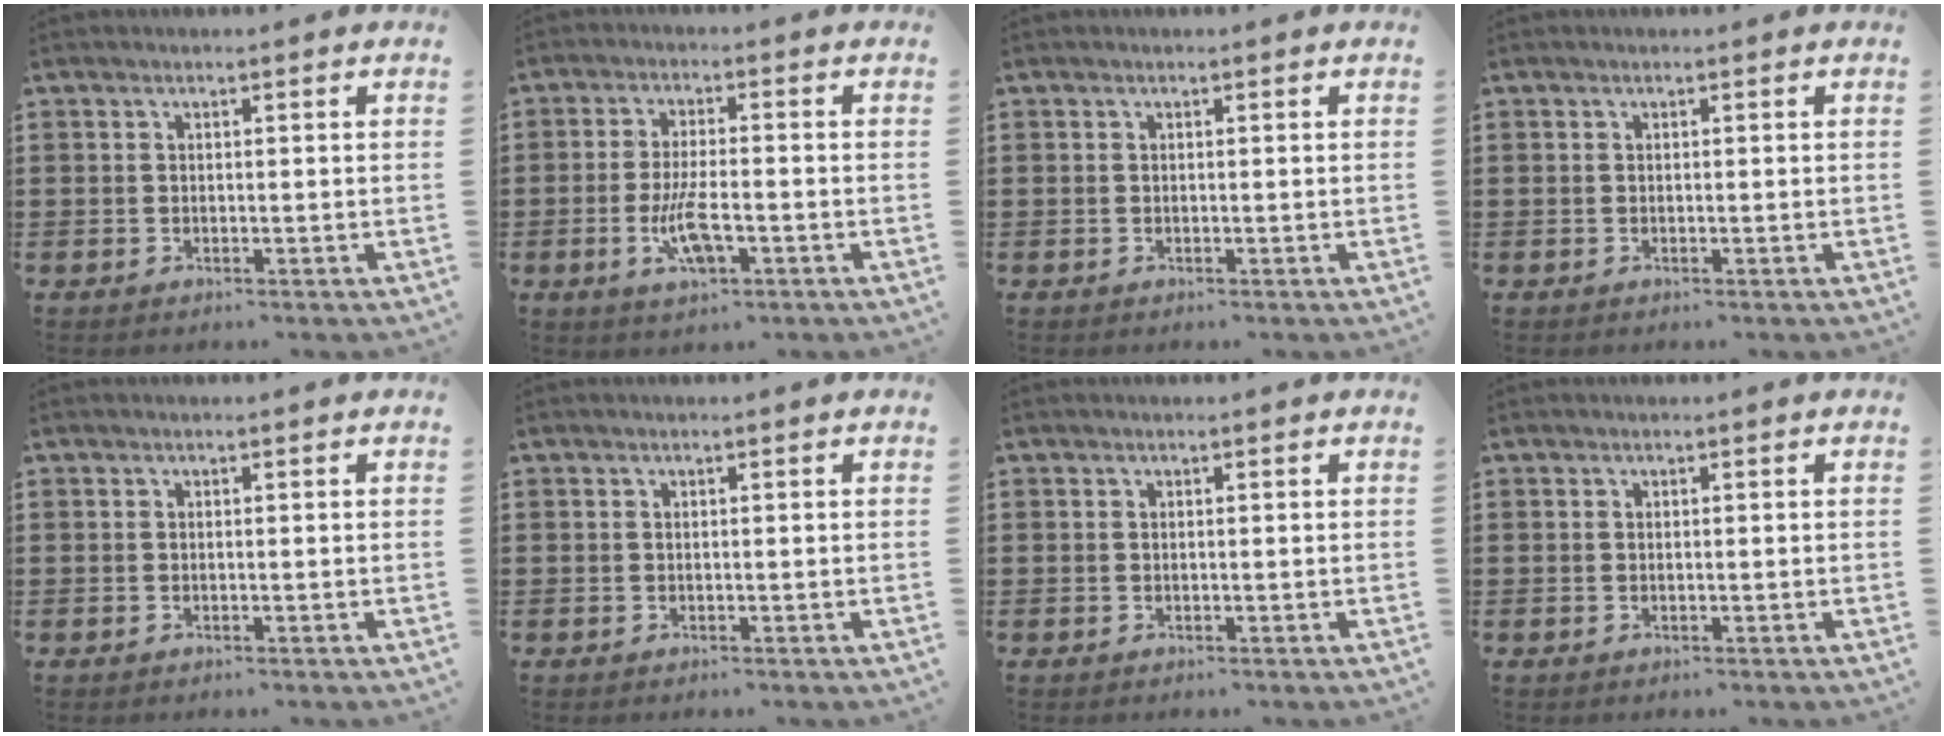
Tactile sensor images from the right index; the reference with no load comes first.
{"total": 6.6, "force": [-2.2, 2.0, 5.9], "torque": [-0.122, -0.006, -0.042]}
{"total": 0.0}
{"total": 0.0}
{"total": 0.0}
{"total": 0.0}
{"total": 0.0}
{"total": 0.0}